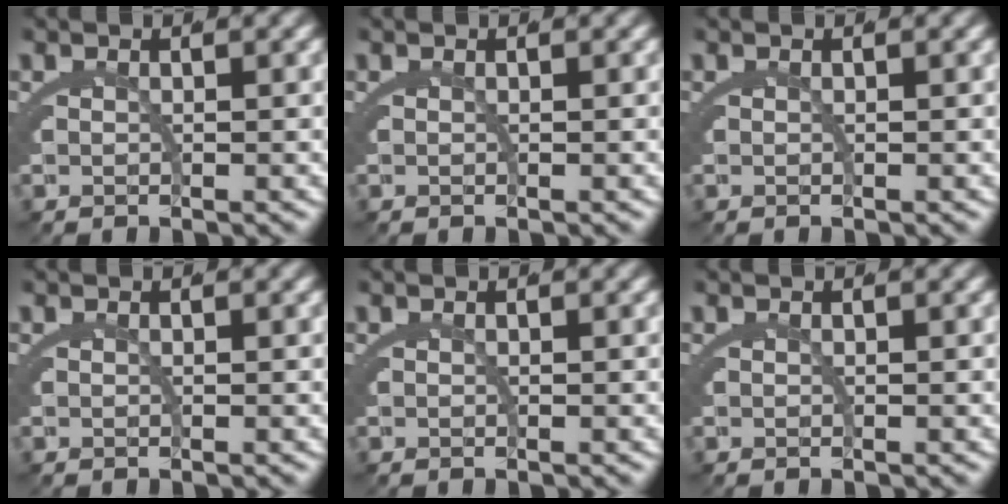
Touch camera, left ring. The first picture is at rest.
{"total": 0.0}
{"total": 0.0}
{"total": 0.0}
{"total": 0.0}
{"total": 0.0}